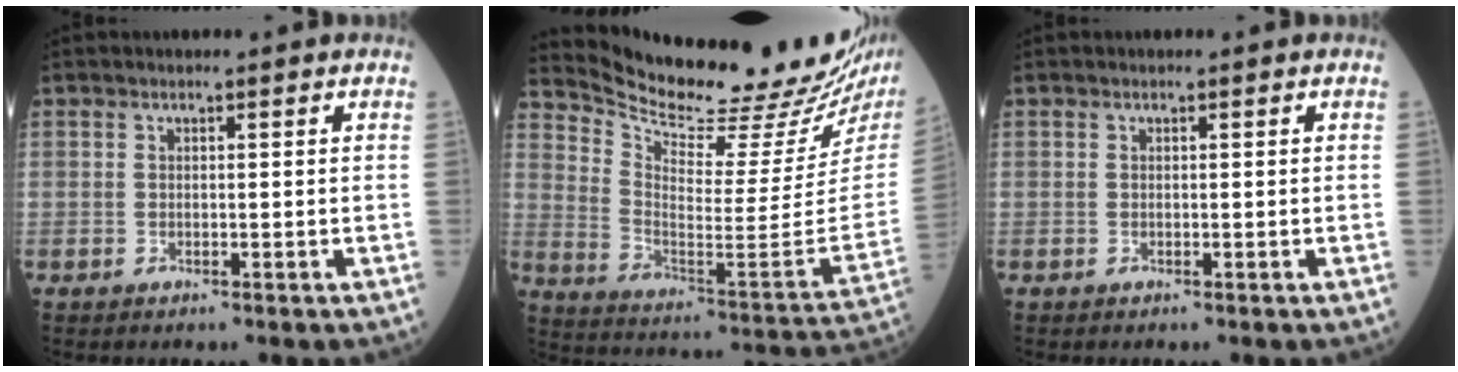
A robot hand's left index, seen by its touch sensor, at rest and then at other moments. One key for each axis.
{"total": 23.7, "fx": 21.8, "fy": 1.8, "fz": 9.1, "tx": -0.158, "ty": -0.101, "tz": 0.308}
{"total": 0.0}